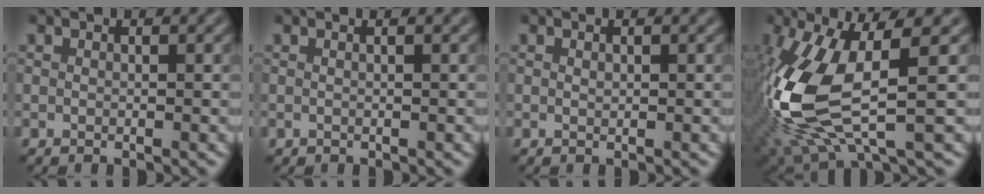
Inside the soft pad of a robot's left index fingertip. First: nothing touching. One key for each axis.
{"total": 0.5, "fx": 0.2, "fy": 0.3, "fz": 0.4, "tx": 0.000, "ty": 0.002, "tz": -0.004}
{"total": 0.0}
{"total": 12.1, "fx": -0.8, "fy": 4.6, "fz": 11.1, "tx": -0.264, "ty": -0.022, "tz": -0.012}